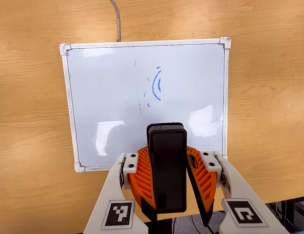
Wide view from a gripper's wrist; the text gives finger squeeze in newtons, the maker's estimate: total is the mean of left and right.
{"total": 8.2, "left": 8.4, "right": 7.9}